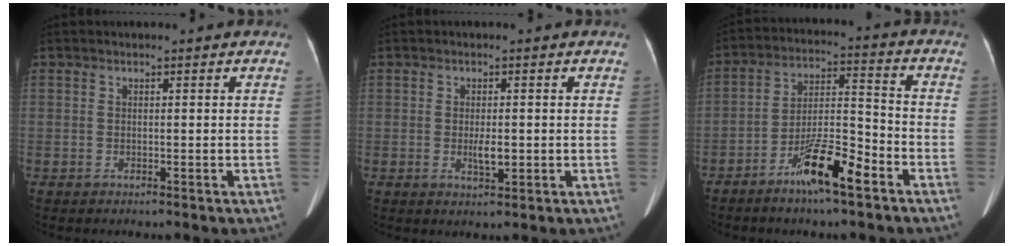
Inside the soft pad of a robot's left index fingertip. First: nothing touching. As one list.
[{"total": 2.6, "force": [-0.4, 0.7, 2.4], "torque": [-0.046, -0.003, -0.003]}, {"total": 9.8, "force": [-6.2, 1.3, 7.5], "torque": [-0.139, 0.000, -0.112]}]